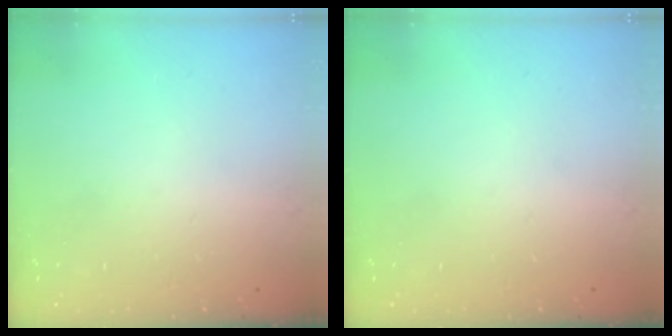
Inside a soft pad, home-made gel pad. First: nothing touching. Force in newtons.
{"total": 0.0}